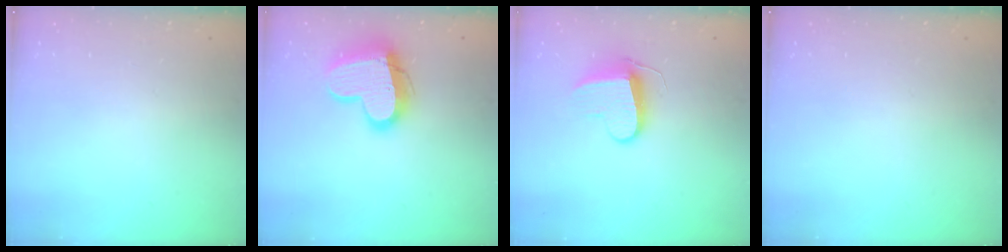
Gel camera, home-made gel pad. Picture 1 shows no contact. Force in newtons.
{"total": 16.7, "press": 16.7, "slide": 1.1}
{"total": 9.0, "press": 9.0, "slide": 0.6}
{"total": 0.0}